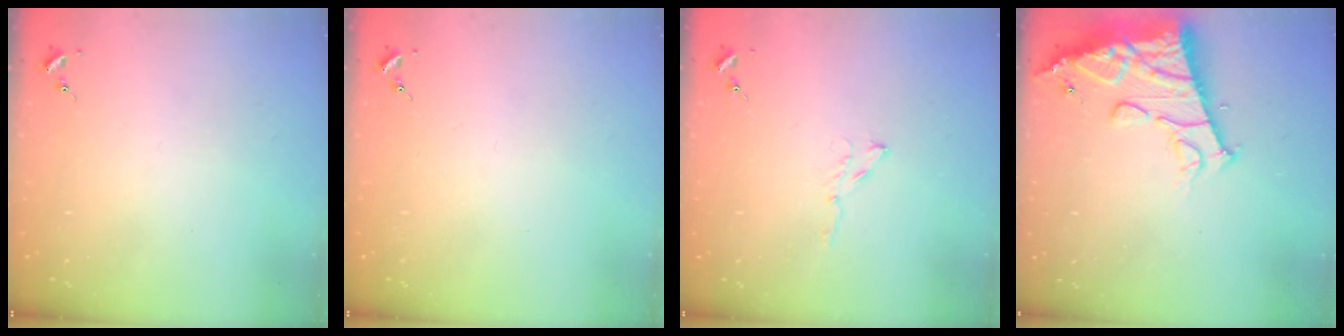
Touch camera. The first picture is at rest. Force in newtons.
{"total": 0.0}
{"total": 3.5, "press": 3.5, "slide": 0.4}
{"total": 16.0, "press": 15.9, "slide": 1.8}